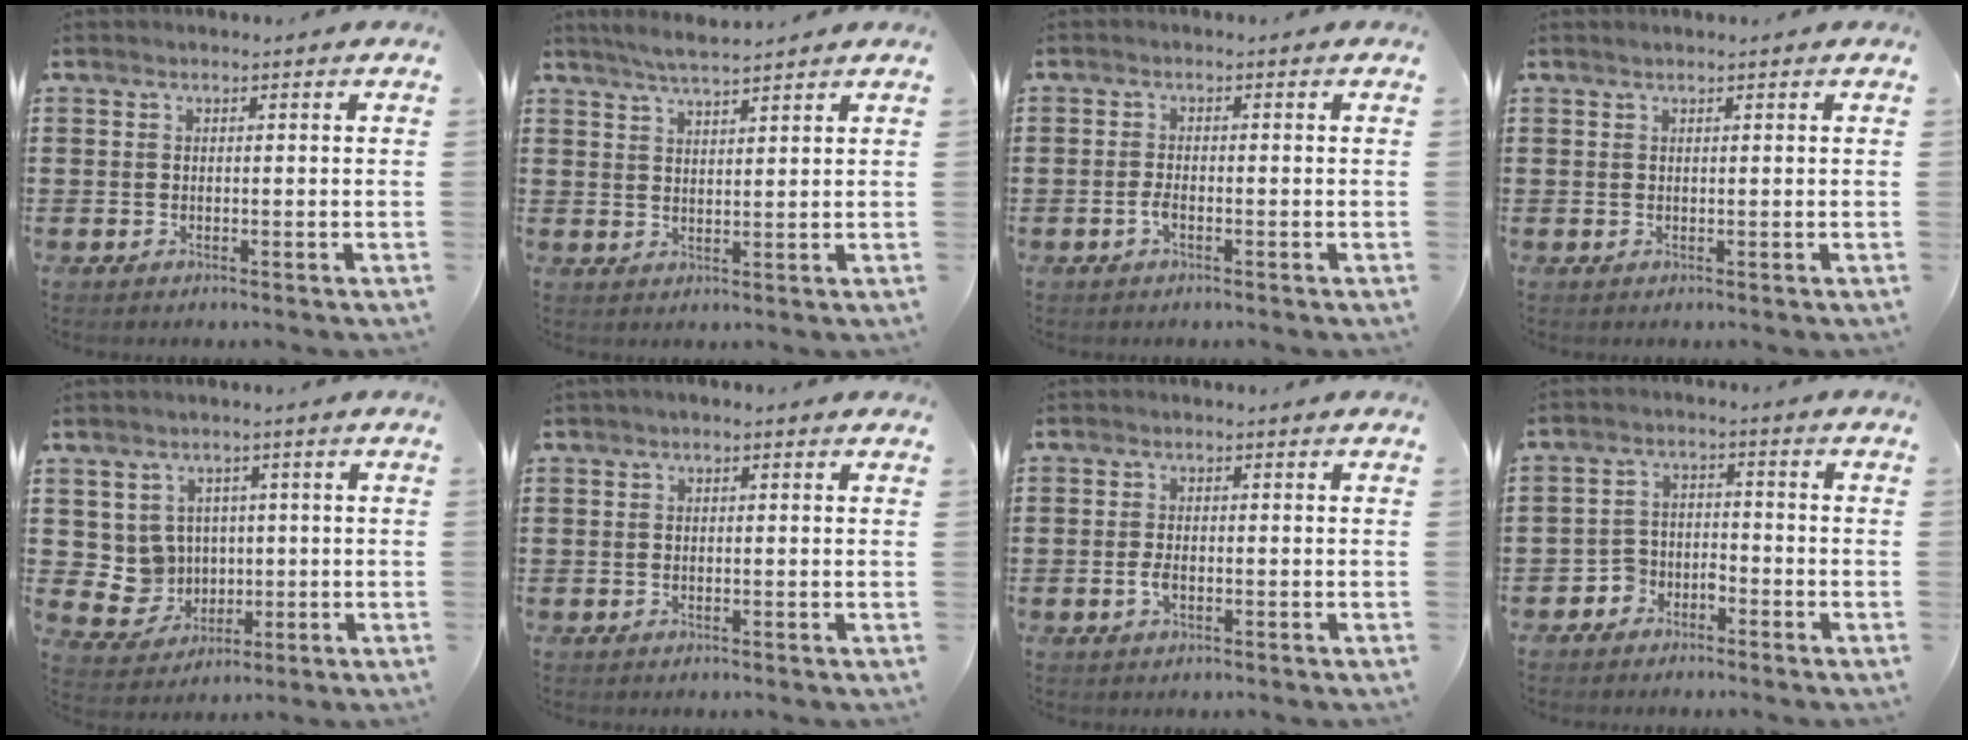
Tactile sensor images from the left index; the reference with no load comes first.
{"total": 3.8, "force": [3.6, 0.0, 1.4], "torque": [-0.037, -0.003, 0.065]}
{"total": 1.5, "force": [-0.7, 0.5, 1.3], "torque": [-0.034, -0.003, -0.014]}
{"total": 0.6, "force": [0.5, -0.1, 0.4], "torque": [-0.006, 0.000, 0.009]}
{"total": 5.5, "force": [1.3, 5.3, 0.9], "torque": [-0.047, 0.000, 0.030]}
{"total": 0.7, "force": [0.1, 0.1, 0.6], "torque": [-0.012, 0.000, 0.002]}
{"total": 1.9, "force": [-0.5, 0.9, 1.7], "torque": [-0.048, -0.005, -0.014]}
{"total": 3.3, "force": [-2.9, 1.6, 0.2], "torque": [-0.013, 0.007, -0.062]}